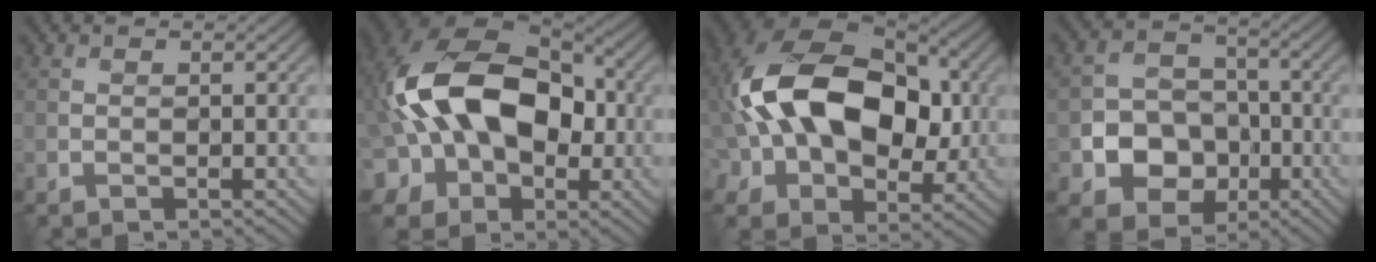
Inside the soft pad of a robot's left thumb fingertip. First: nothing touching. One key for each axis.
{"total": 17.6, "fx": -0.2, "fy": 11.9, "fz": 13.0, "tx": -0.235, "ty": 0.001, "tz": -0.007}
{"total": 18.4, "fx": 2.0, "fy": 12.4, "fz": 13.5, "tx": -0.250, "ty": 0.004, "tz": 0.037}
{"total": 9.0, "fx": -2.9, "fy": 7.6, "fz": 3.9, "tx": -0.077, "ty": -0.019, "tz": -0.080}